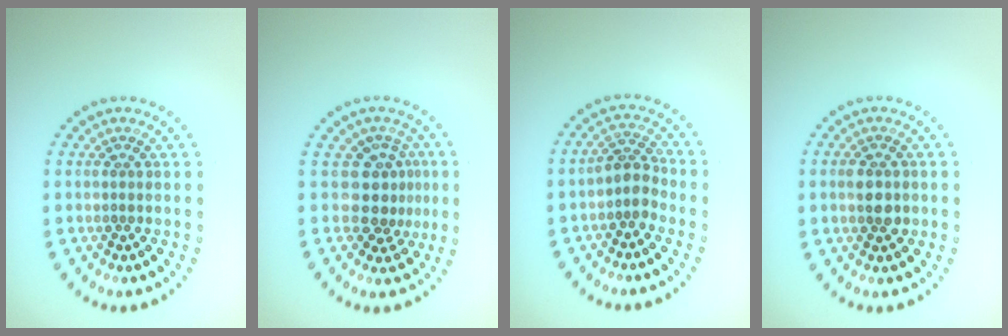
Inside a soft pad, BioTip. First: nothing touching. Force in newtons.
{"total": 3.1, "press": 2.3, "slide": 2.1}
{"total": 2.5, "press": 2.0, "slide": 1.5}
{"total": 2.0, "press": 1.9, "slide": 0.1}